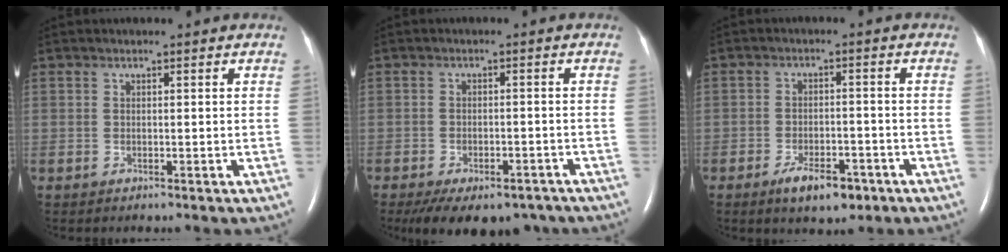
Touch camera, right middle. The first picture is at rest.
{"total": 13.1, "force": [-9.5, 6.3, 6.4], "torque": [-0.120, -0.007, -0.124]}
{"total": 6.1, "force": [-3.9, 2.5, 4.0], "torque": [-0.072, -0.002, -0.056]}